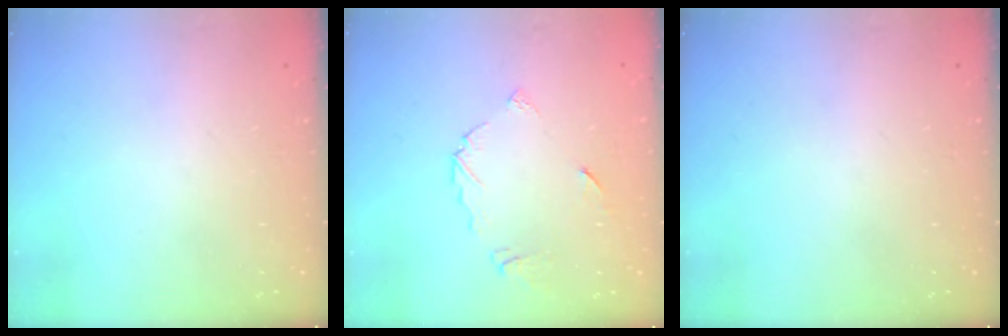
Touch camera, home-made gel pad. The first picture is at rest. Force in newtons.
{"total": 5.5, "press": 5.5, "slide": 0.4}
{"total": 0.0}